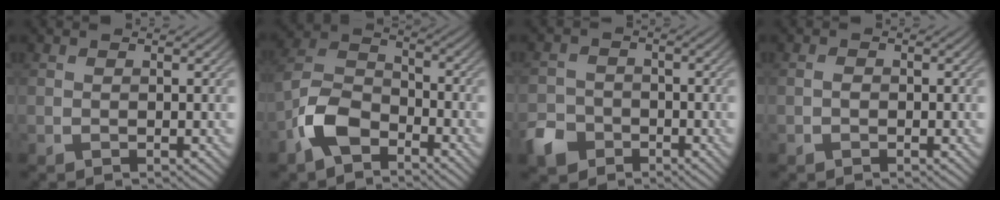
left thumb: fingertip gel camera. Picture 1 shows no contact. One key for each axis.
{"total": 8.1, "fx": -5.0, "fy": 4.2, "fz": 4.8, "tx": -0.105, "ty": 0.005, "tz": -0.119}
{"total": 4.8, "fx": -2.9, "fy": 3.5, "fz": 1.6, "tx": -0.038, "ty": -0.003, "tz": -0.066}
{"total": 0.7, "fx": -0.3, "fy": 0.5, "fz": 0.5, "tx": -0.009, "ty": 0.001, "tz": -0.007}